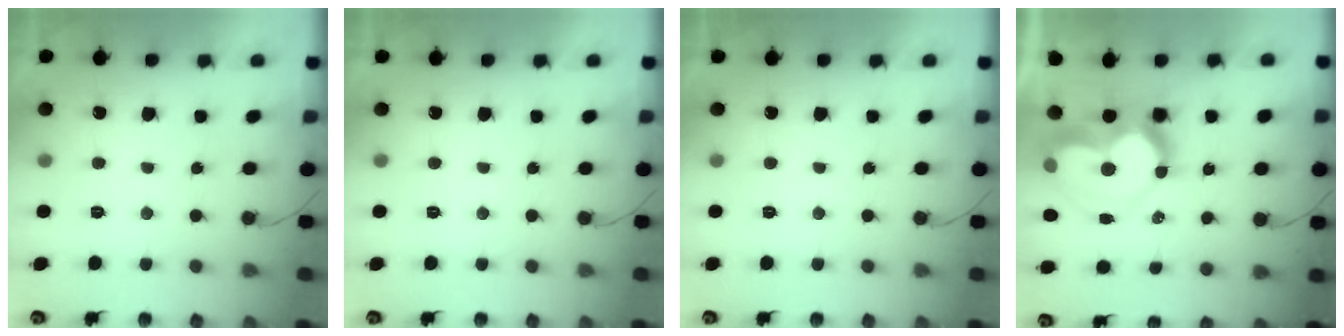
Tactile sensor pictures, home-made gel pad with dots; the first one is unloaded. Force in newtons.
{"total": 2.0, "press": 2.0, "slide": 0.1}
{"total": 1.8, "press": 1.8, "slide": 0.0}
{"total": 15.5, "press": 15.4, "slide": 1.5}